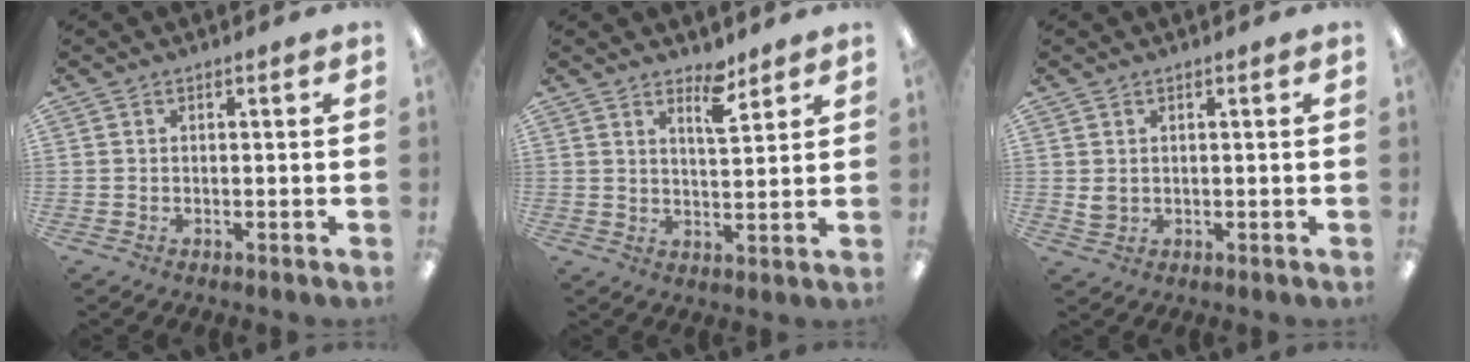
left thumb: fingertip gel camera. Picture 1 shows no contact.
{"total": 5.7, "force": [4.4, 1.7, 3.3], "torque": [-0.036, -0.030, 0.069]}
{"total": 2.2, "force": [0.9, 1.7, 1.1], "torque": [-0.016, 0.000, 0.014]}